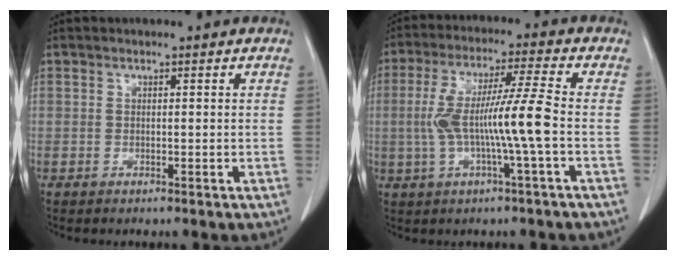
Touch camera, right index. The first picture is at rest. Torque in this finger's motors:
{"motor_torque": [1.57, -0.29, 0.88, 0.21]}